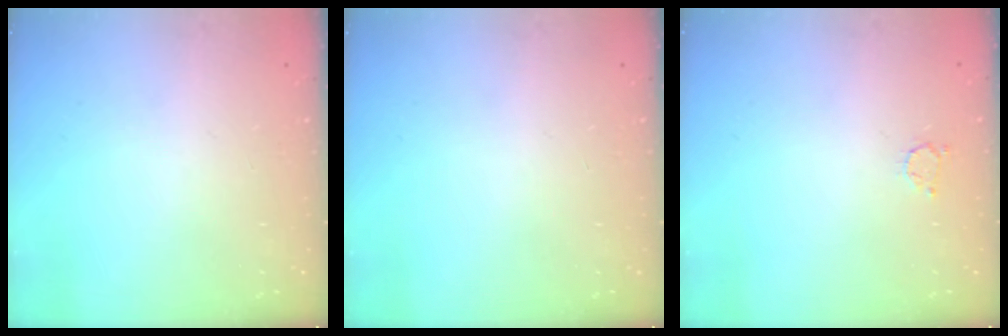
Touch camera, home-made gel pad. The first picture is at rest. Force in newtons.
{"total": 0.0}
{"total": 2.5, "press": 2.5, "slide": 0.4}